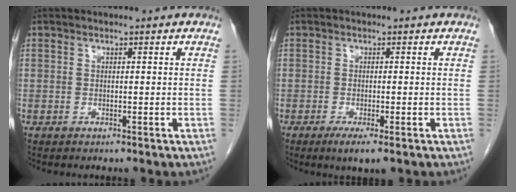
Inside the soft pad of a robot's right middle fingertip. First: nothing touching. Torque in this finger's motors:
{"motor_torque": [1.45, -0.69, 0.58, 0.14]}